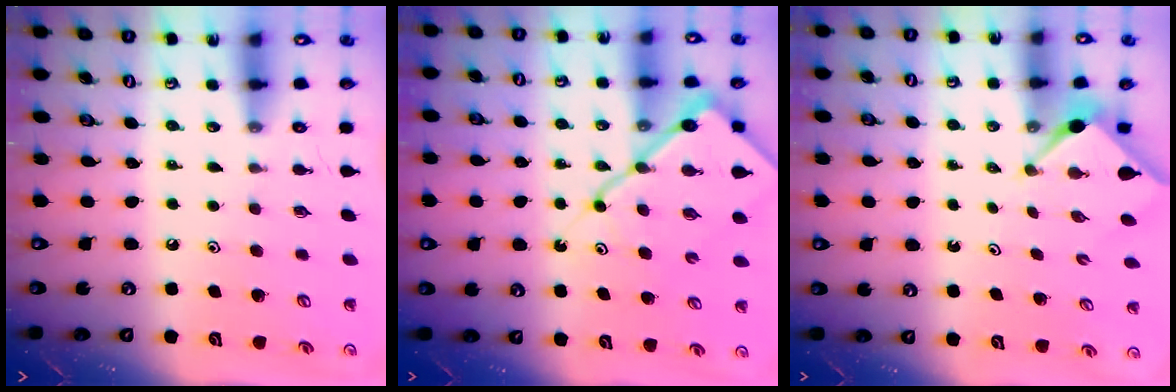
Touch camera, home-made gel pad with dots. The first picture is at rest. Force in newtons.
{"total": 14.2, "press": 14.1, "slide": 1.6}
{"total": 3.1, "press": 3.1, "slide": 0.4}